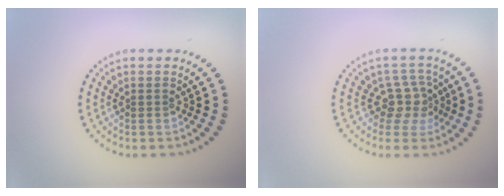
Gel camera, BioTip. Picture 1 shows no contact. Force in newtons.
{"total": 2.9, "press": 2.2, "slide": 1.9}